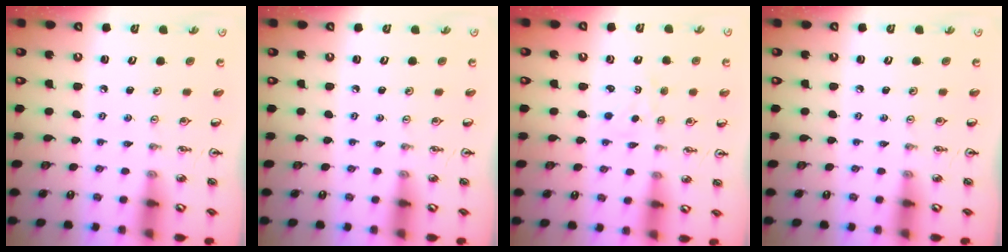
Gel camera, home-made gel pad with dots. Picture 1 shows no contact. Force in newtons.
{"total": 0.0}
{"total": 1.5, "press": 1.4, "slide": 0.3}
{"total": 0.0}